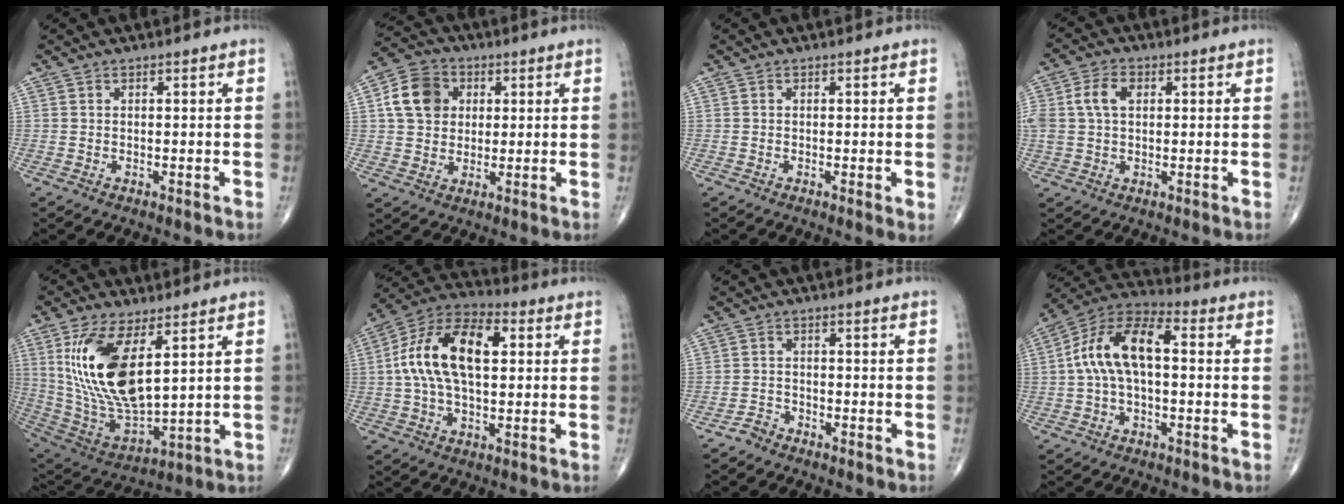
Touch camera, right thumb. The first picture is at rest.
{"total": 9.8, "force": [2.1, 8.1, 5.1], "torque": [-0.075, 0.006, 0.029]}
{"total": 1.3, "force": [-0.2, 0.2, 1.3], "torque": [-0.024, -0.006, -0.006]}
{"total": 6.9, "force": [1.5, 4.6, 4.9], "torque": [-0.108, 0.014, 0.031]}
{"total": 19.3, "force": [6.0, 8.4, 16.2], "torque": [-0.313, -0.028, 0.130]}
{"total": 17.0, "force": [2.5, 9.0, 14.2], "torque": [-0.262, 0.029, 0.038]}
{"total": 2.2, "force": [-2.0, 1.1, 0.1], "torque": [-0.003, 0.007, -0.040]}
{"total": 13.6, "force": [0.8, 7.0, 11.7], "torque": [-0.220, 0.043, 0.003]}